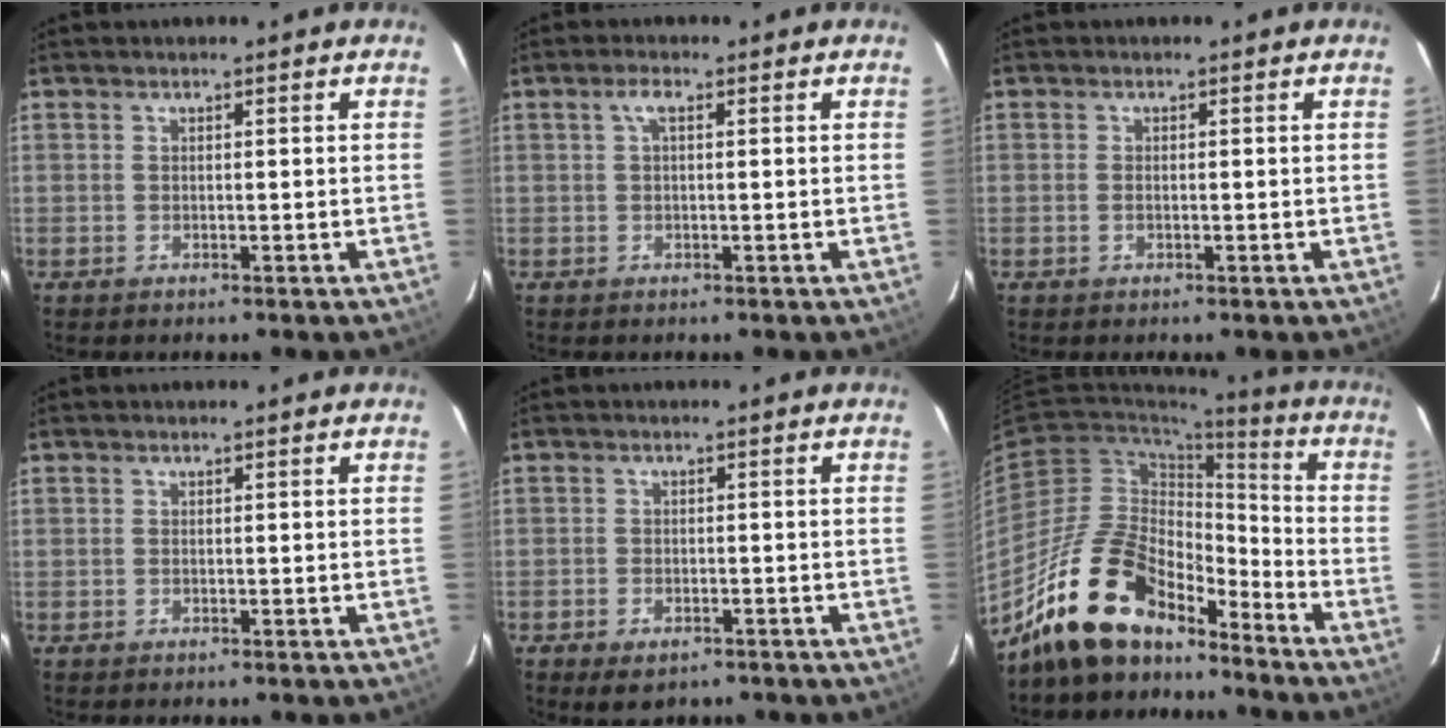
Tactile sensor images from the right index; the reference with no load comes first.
{"total": 1.8, "force": [0.5, 0.6, 1.7], "torque": [-0.035, 0.008, 0.008]}
{"total": 0.9, "force": [-0.4, 0.5, 0.6], "torque": [-0.014, 0.000, -0.007]}
{"total": 0.0}
{"total": 4.3, "force": [-2.7, 2.5, 2.2], "torque": [-0.049, -0.011, -0.039]}
{"total": 18.0, "force": [-14.3, 7.3, 8.2], "torque": [-0.157, 0.016, -0.248]}